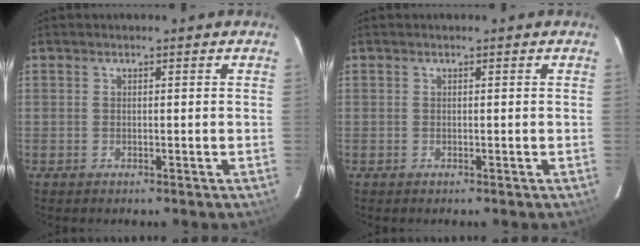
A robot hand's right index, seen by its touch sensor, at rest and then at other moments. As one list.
[{"total": 0.0}]